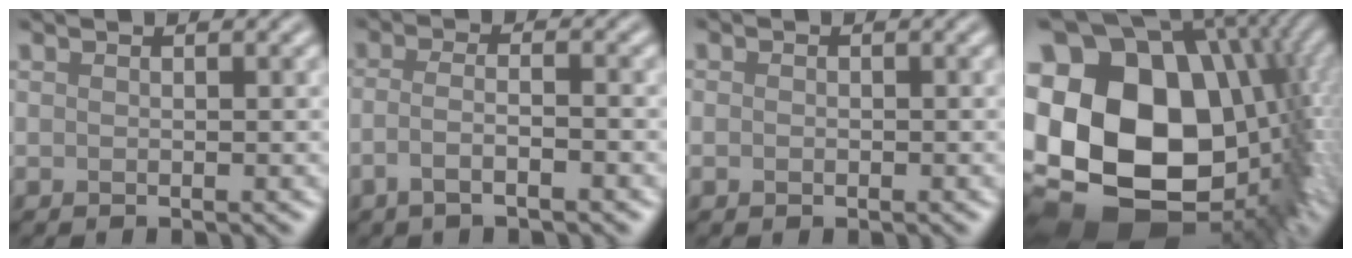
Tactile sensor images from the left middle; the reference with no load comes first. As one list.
[{"total": 2.8, "force": [-1.4, 0.8, 2.3], "torque": [-0.042, 0.001, -0.035]}, {"total": 0.8, "force": [-0.1, 0.7, 0.3], "torque": [-0.003, -0.004, -0.005]}, {"total": 21.9, "force": [0.0, 15.8, 15.1], "torque": [-0.300, -0.008, 0.029]}]